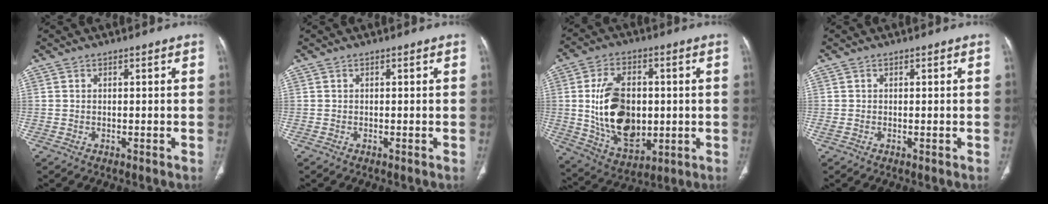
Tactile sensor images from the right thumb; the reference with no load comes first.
{"total": 0.0}
{"total": 17.5, "force": [0.1, 11.1, 13.6], "torque": [-0.212, -0.006, 0.020]}
{"total": 0.6, "force": [0.0, 0.2, 0.5], "torque": [-0.015, -0.004, 0.002]}